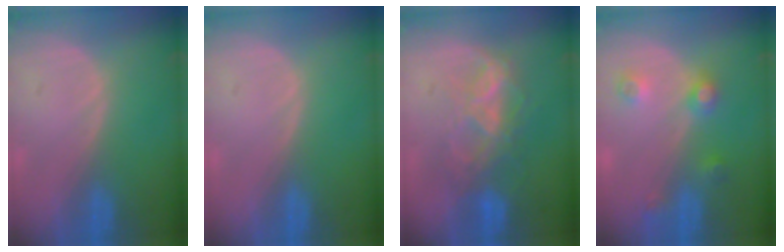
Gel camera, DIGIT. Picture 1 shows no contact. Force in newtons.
{"total": 0.0}
{"total": 6.8, "press": 6.6, "slide": 1.5}
{"total": 4.4, "press": 3.9, "slide": 2.1}